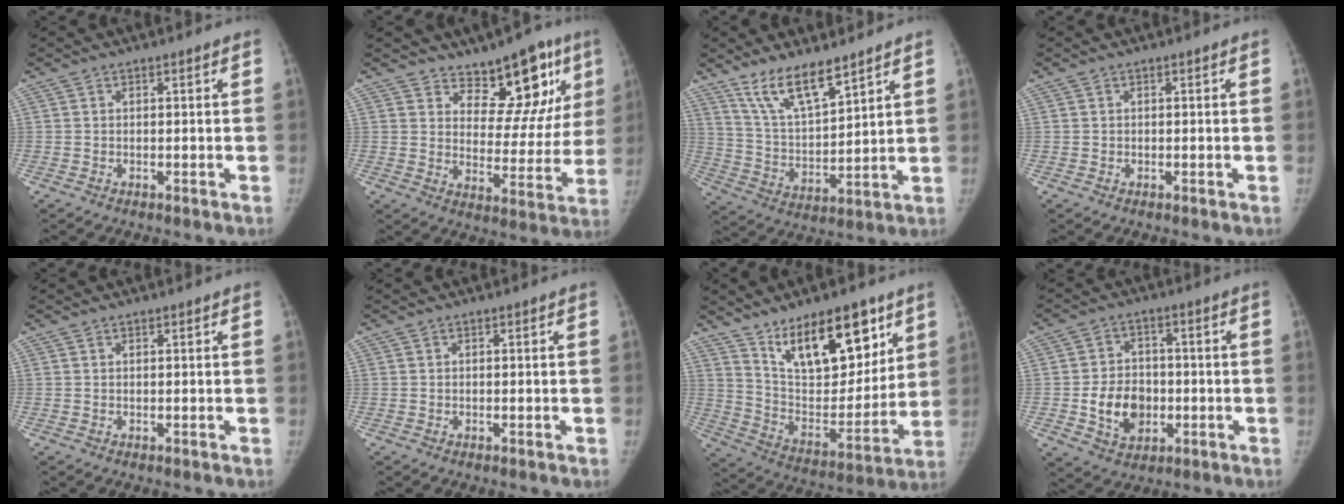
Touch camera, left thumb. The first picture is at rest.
{"total": 14.3, "force": [9.6, 6.9, 8.0], "torque": [-0.037, -0.064, 0.139]}
{"total": 11.8, "force": [8.7, 3.5, 7.2], "torque": [-0.109, -0.056, 0.177]}
{"total": 0.0}
{"total": 0.0}
{"total": 0.0}
{"total": 21.4, "force": [12.6, 9.8, 14.2], "torque": [-0.169, -0.064, 0.225]}
{"total": 9.9, "force": [-1.9, 7.7, 5.9], "torque": [-0.066, 0.011, -0.026]}